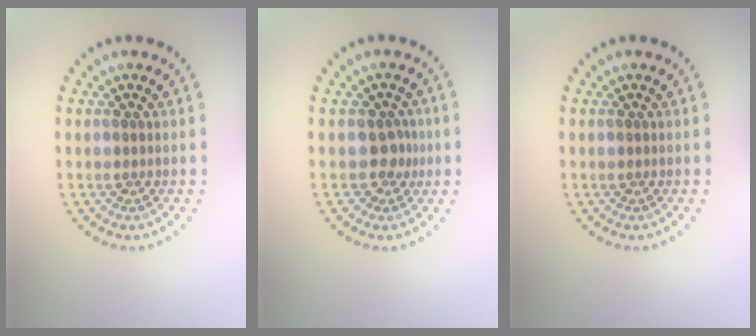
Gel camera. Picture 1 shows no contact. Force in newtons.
{"total": 1.9, "press": 1.4, "slide": 1.2}
{"total": 0.0}